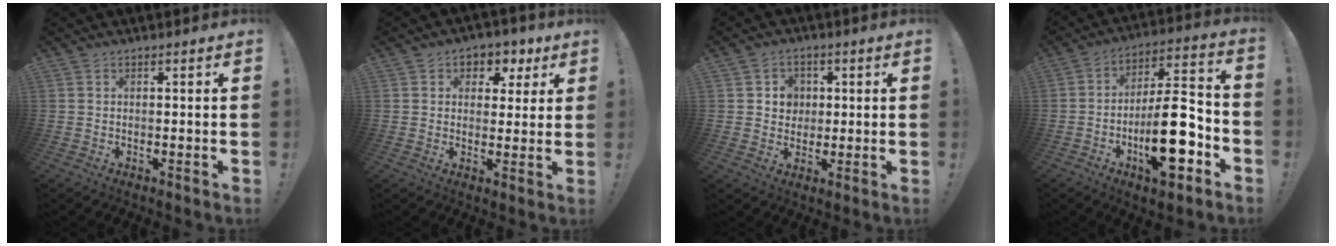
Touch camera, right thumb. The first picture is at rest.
{"total": 5.2, "force": [1.7, 4.7, 1.5], "torque": [-0.001, -0.013, 0.028]}
{"total": 5.7, "force": [1.4, 5.4, 1.3], "torque": [-0.018, -0.008, 0.025]}
{"total": 19.7, "force": [-6.9, 7.2, 17.0], "torque": [-0.281, 0.042, -0.106]}